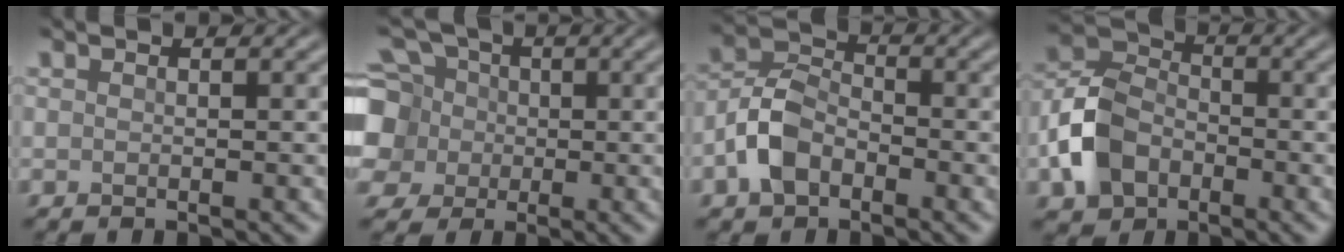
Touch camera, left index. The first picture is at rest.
{"total": 9.8, "force": [0.1, 8.9, 4.1], "torque": [-0.118, 0.019, -0.027]}
{"total": 4.5, "force": [-2.2, 2.9, 2.7], "torque": [-0.057, 0.009, -0.054]}
{"total": 6.4, "force": [-2.6, 4.7, 3.5], "torque": [-0.076, 0.005, -0.063]}